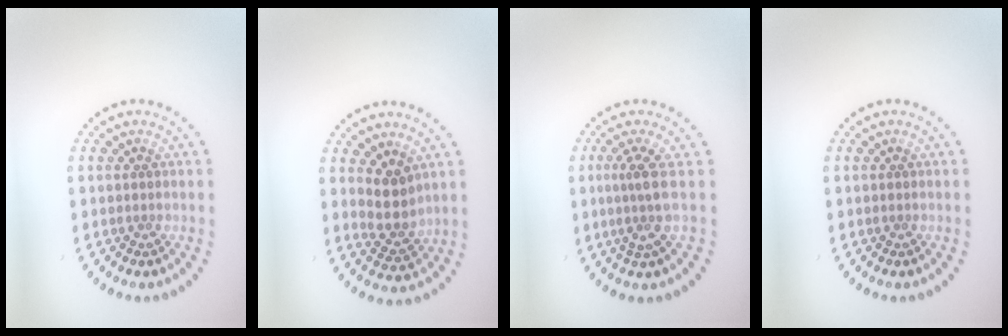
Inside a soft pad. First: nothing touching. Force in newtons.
{"total": 2.9, "press": 2.4, "slide": 1.6}
{"total": 2.6, "press": 1.7, "slide": 2.0}
{"total": 0.0}